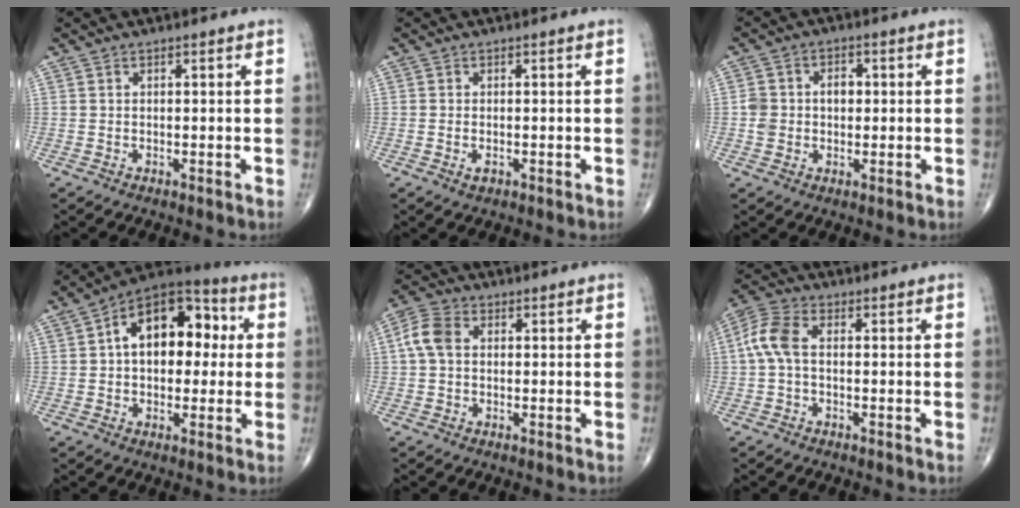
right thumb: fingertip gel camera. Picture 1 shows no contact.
{"total": 1.3, "force": [-0.5, 0.7, 1.0], "torque": [-0.017, -0.002, -0.008]}
{"total": 5.7, "force": [0.2, 4.7, 3.3], "torque": [-0.040, 0.016, 0.002]}
{"total": 16.5, "force": [2.7, 10.3, 12.7], "torque": [-0.151, 0.034, 0.030]}
{"total": 5.6, "force": [0.7, 4.0, 3.9], "torque": [-0.086, 0.018, 0.006]}
{"total": 6.4, "force": [0.1, 3.6, 5.3], "torque": [-0.123, 0.020, -0.007]}